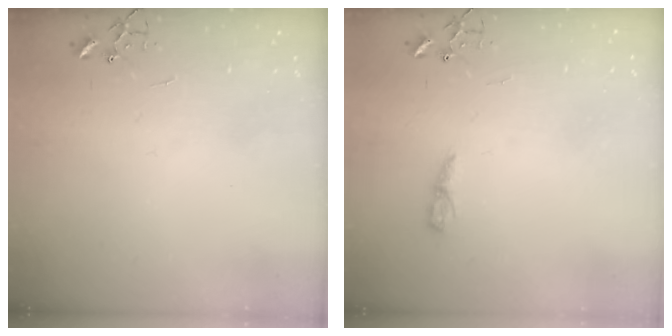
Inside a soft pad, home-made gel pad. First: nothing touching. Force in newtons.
{"total": 6.8, "press": 6.8, "slide": 0.5}